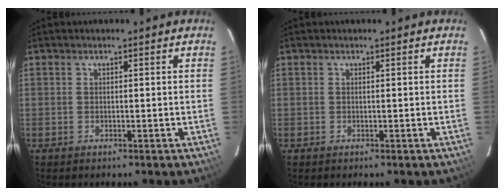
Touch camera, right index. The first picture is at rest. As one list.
[{"total": 0.0}]